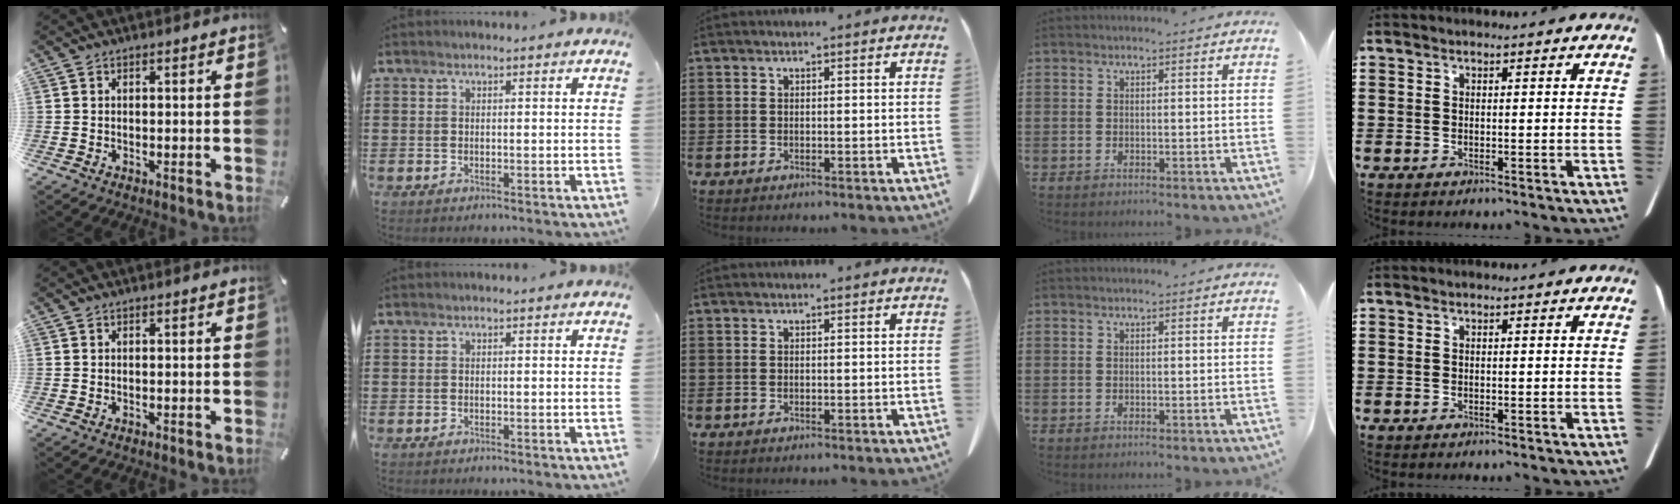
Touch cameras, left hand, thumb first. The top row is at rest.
{}